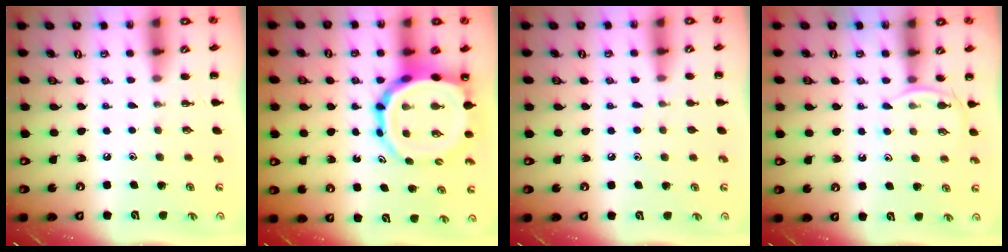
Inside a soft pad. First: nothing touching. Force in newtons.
{"total": 15.5, "press": 14.9, "slide": 4.3}
{"total": 4.9, "press": 4.6, "slide": 1.7}
{"total": 5.2, "press": 5.0, "slide": 1.4}